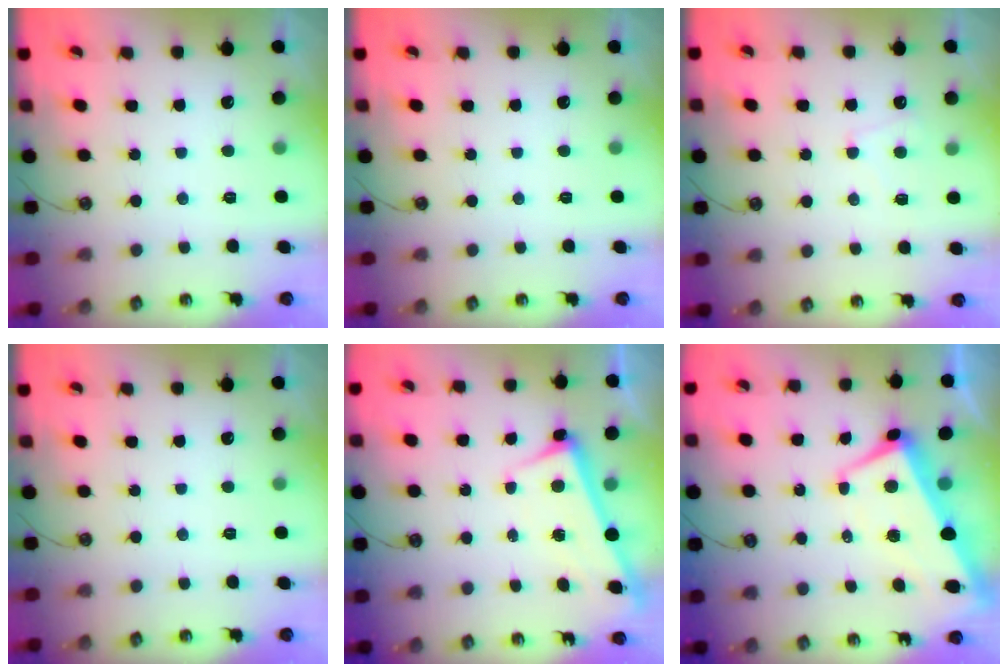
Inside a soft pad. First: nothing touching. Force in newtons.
{"total": 0.0}
{"total": 1.3, "press": 1.2, "slide": 0.6}
{"total": 0.0}
{"total": 2.9, "press": 2.9, "slide": 0.4}
{"total": 1.7, "press": 1.1, "slide": 1.3}